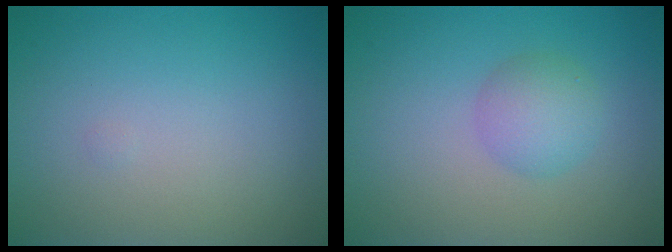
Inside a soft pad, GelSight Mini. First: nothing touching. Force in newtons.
{"total": 2.7, "press": 2.7, "slide": 0.1}